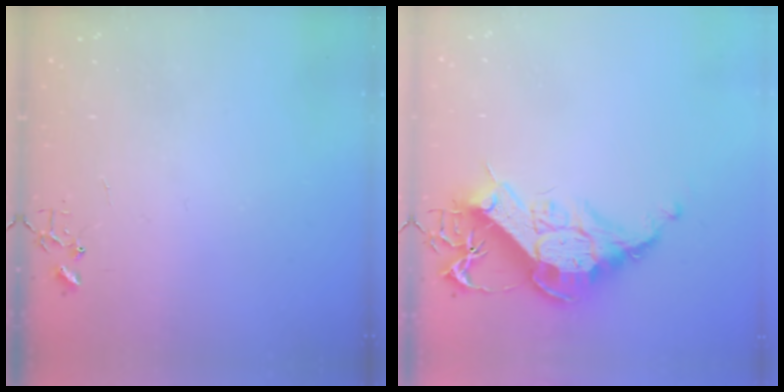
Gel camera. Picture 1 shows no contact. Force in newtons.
{"total": 17.7, "press": 17.6, "slide": 1.5}